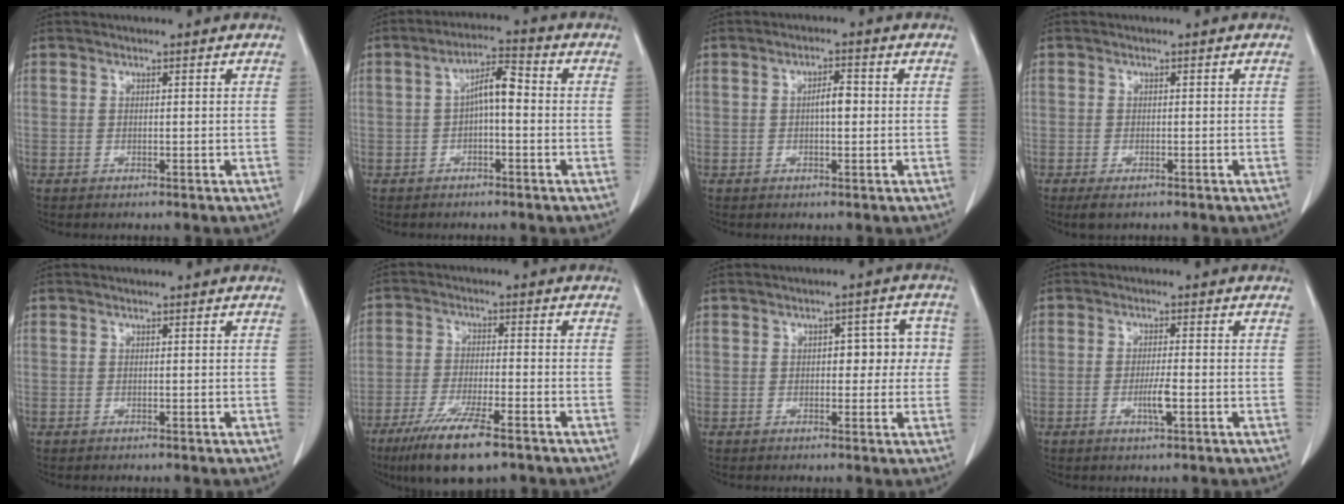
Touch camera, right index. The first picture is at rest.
{"total": 5.3, "force": [-0.2, 1.5, 5.1], "torque": [-0.089, 0.023, -0.005]}
{"total": 2.7, "force": [0.0, 0.8, 2.6], "torque": [-0.043, 0.004, 0.000]}
{"total": 2.1, "force": [-1.3, 0.7, 1.4], "torque": [-0.033, -0.007, -0.016]}
{"total": 0.0}
{"total": 11.0, "force": [-7.3, 1.7, 8.1], "torque": [-0.145, -0.026, -0.120]}
{"total": 5.4, "force": [0.5, 2.8, 4.5], "torque": [-0.044, 0.027, 0.005]}
{"total": 3.1, "force": [-1.0, 0.1, 2.9], "torque": [-0.057, -0.003, -0.015]}